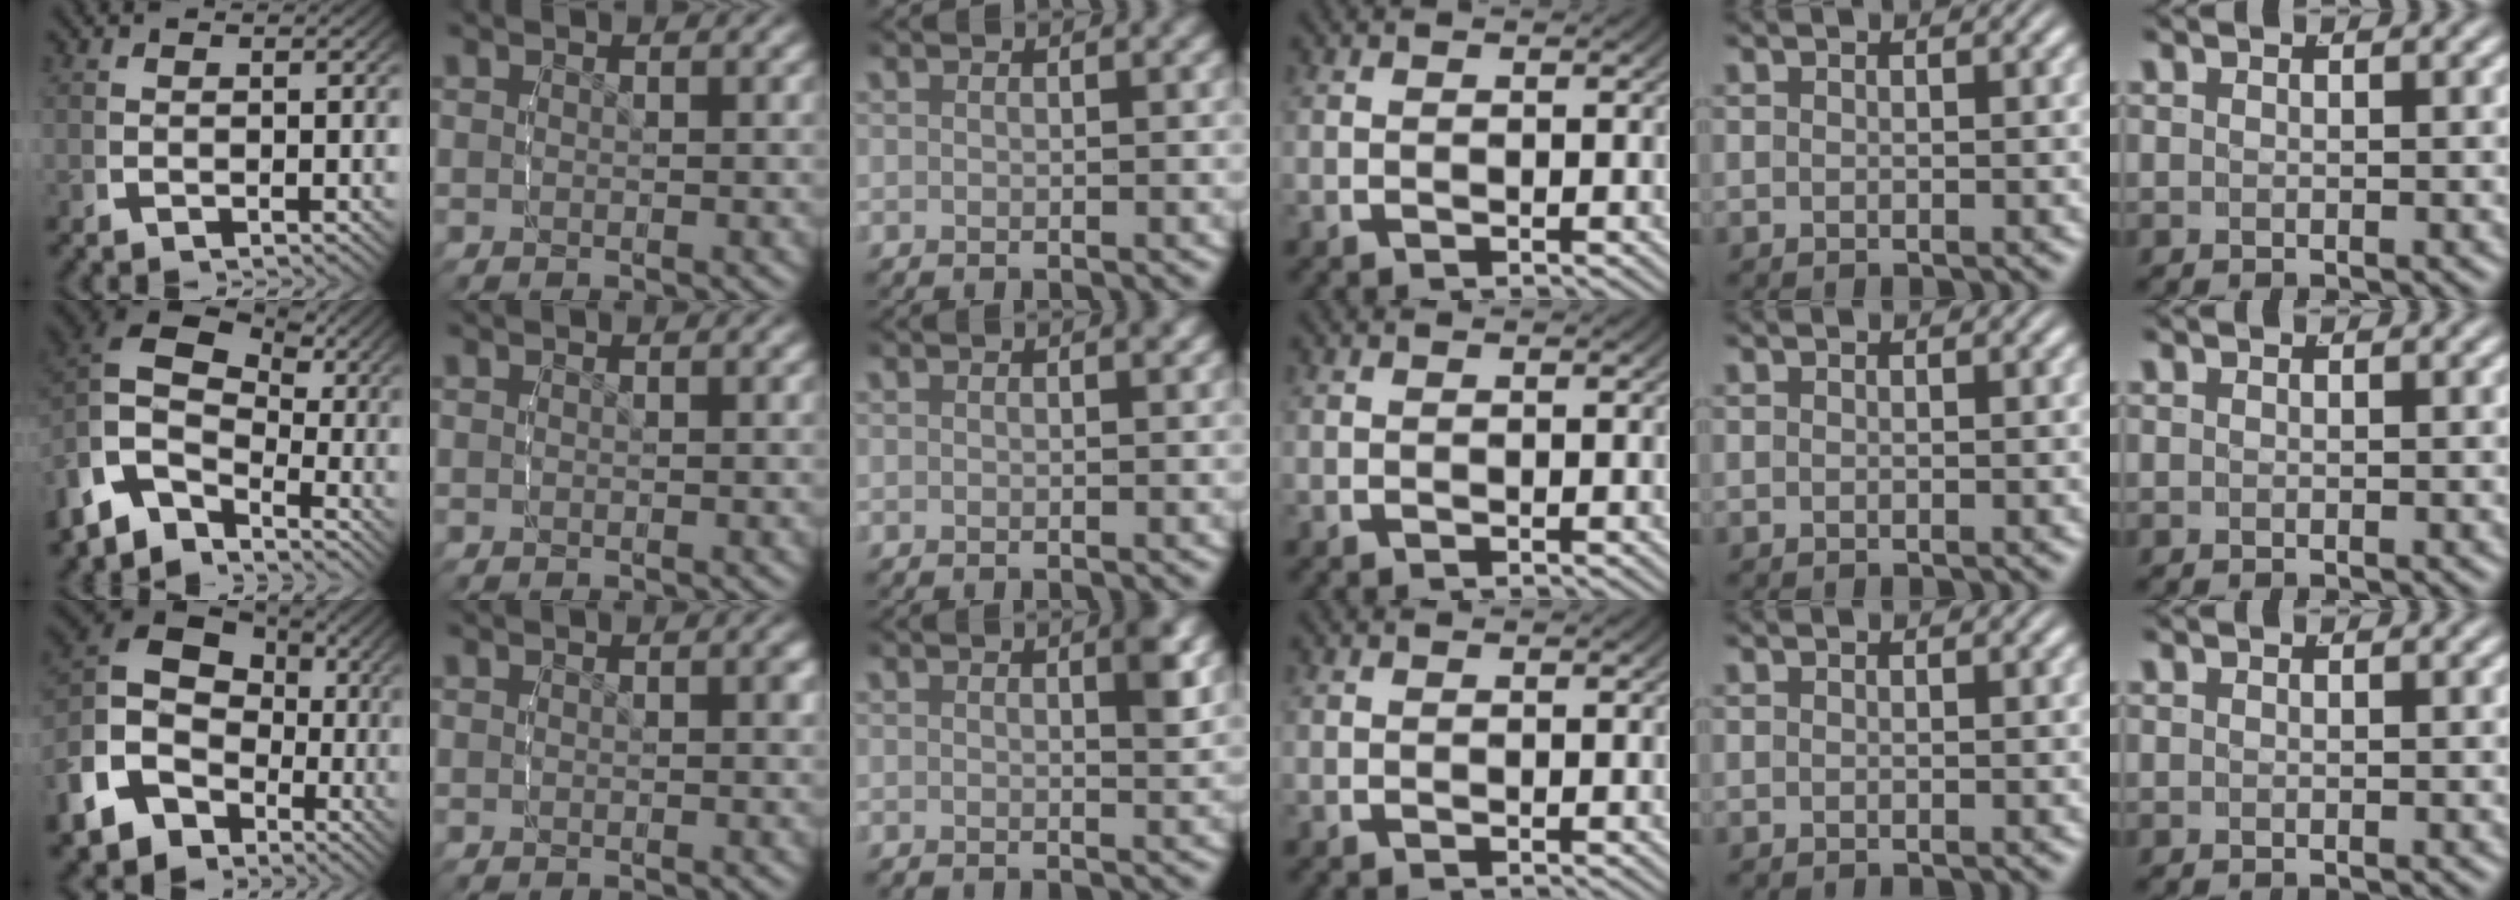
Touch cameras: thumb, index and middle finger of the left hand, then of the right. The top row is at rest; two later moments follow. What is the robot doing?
{"motion": "lift_and_place", "object": "air blower"}